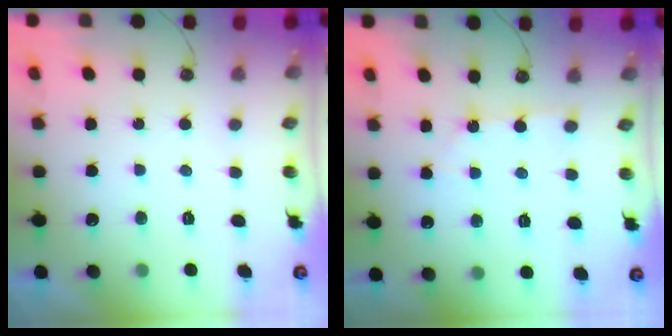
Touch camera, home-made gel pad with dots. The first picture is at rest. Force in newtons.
{"total": 1.8, "press": 1.8, "slide": 0.3}